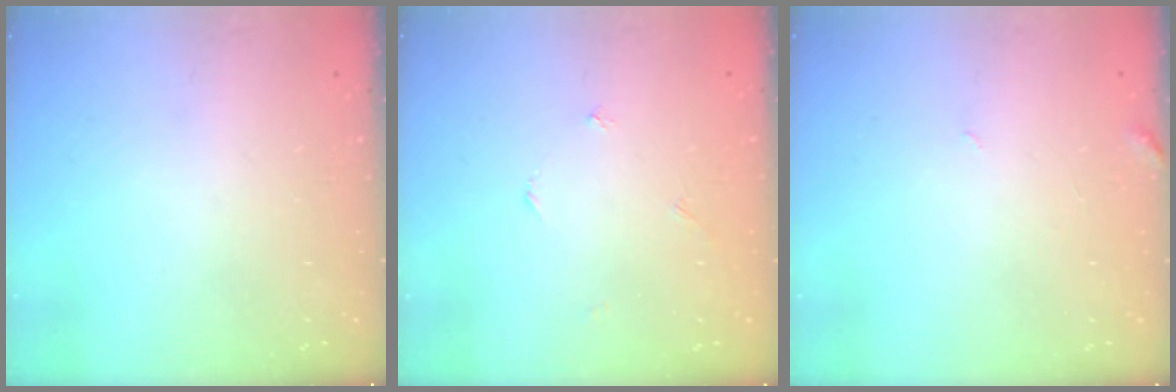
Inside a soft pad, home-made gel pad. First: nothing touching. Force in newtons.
{"total": 1.5, "press": 1.5, "slide": 0.2}
{"total": 3.1, "press": 3.1, "slide": 0.3}